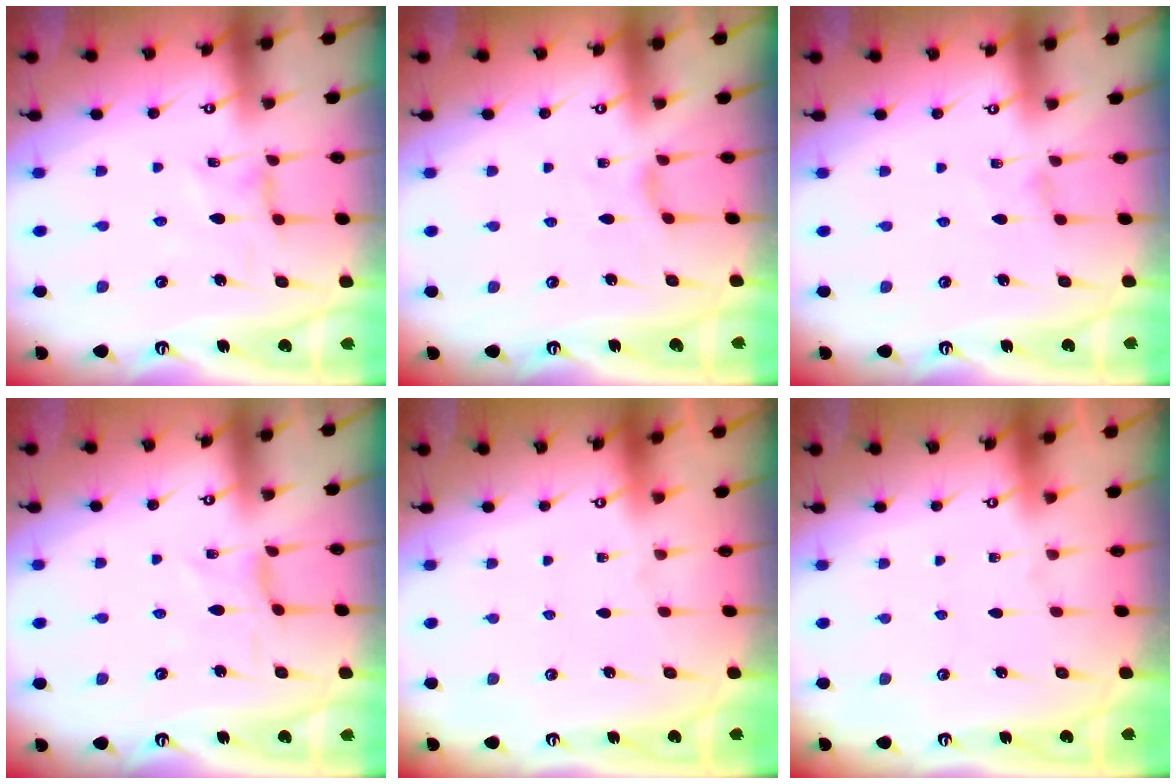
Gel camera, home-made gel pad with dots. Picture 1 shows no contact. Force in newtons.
{"total": 2.0, "press": 2.0, "slide": 0.3}
{"total": 0.0}
{"total": 0.7, "press": 0.6, "slide": 0.3}
{"total": 0.0}
{"total": 0.0}